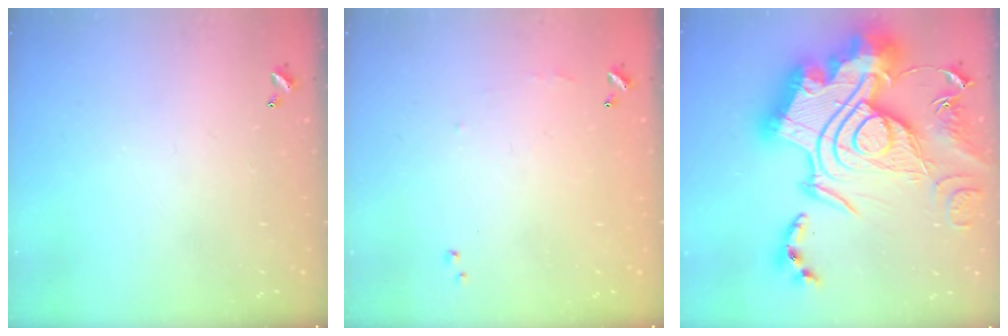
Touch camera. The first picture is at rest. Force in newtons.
{"total": 5.2, "press": 5.1, "slide": 0.6}
{"total": 0.7, "press": 0.7, "slide": 0.1}